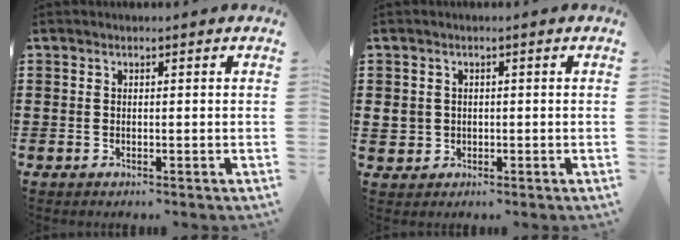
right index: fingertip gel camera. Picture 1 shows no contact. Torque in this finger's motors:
{"motor_torque": [1.09, 1.05, 0.21, 0.05]}